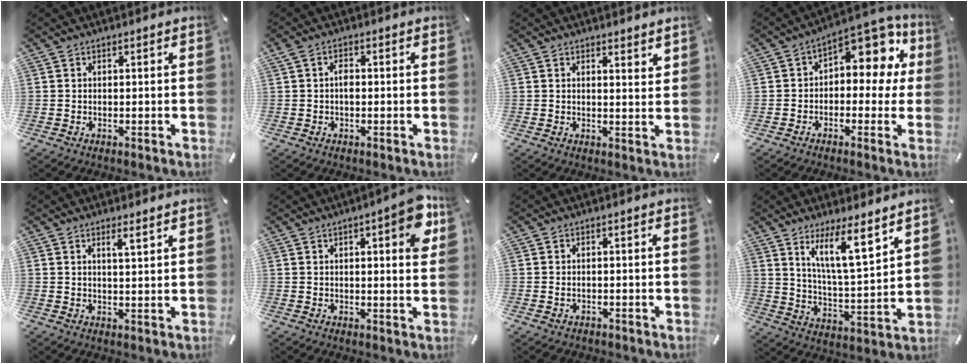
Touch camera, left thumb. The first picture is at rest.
{"total": 3.0, "force": [-0.4, 1.8, 2.4], "torque": [-0.053, 0.002, -0.009]}
{"total": 2.4, "force": [2.3, 0.5, 0.6], "torque": [-0.001, -0.018, 0.039]}
{"total": 10.6, "force": [4.6, 6.1, 7.3], "torque": [-0.101, -0.036, 0.082]}
{"total": 2.9, "force": [2.1, -0.1, 2.0], "torque": [-0.043, -0.005, 0.035]}
{"total": 8.9, "force": [3.5, 2.5, 7.8], "torque": [-0.093, -0.020, 0.049]}
{"total": 1.3, "force": [-0.6, 0.9, 0.8], "torque": [-0.018, 0.002, -0.012]}
{"total": 12.4, "force": [8.7, 2.6, 8.4], "torque": [-0.155, -0.048, 0.149]}